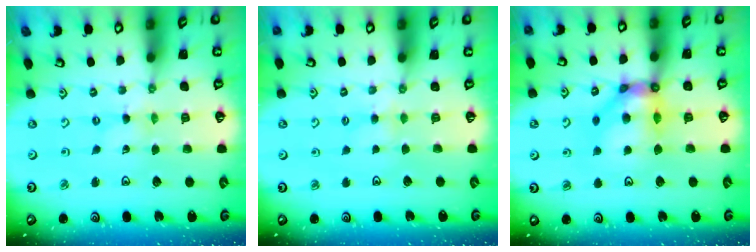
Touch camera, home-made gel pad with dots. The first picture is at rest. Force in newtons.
{"total": 3.1, "press": 3.1, "slide": 0.5}
{"total": 11.3, "press": 11.2, "slide": 1.1}